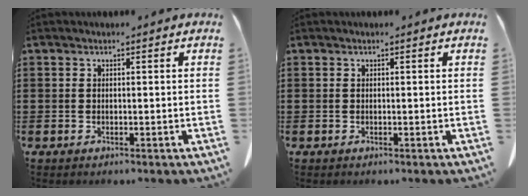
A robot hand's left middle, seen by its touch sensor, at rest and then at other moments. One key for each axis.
{"total": 0.0}